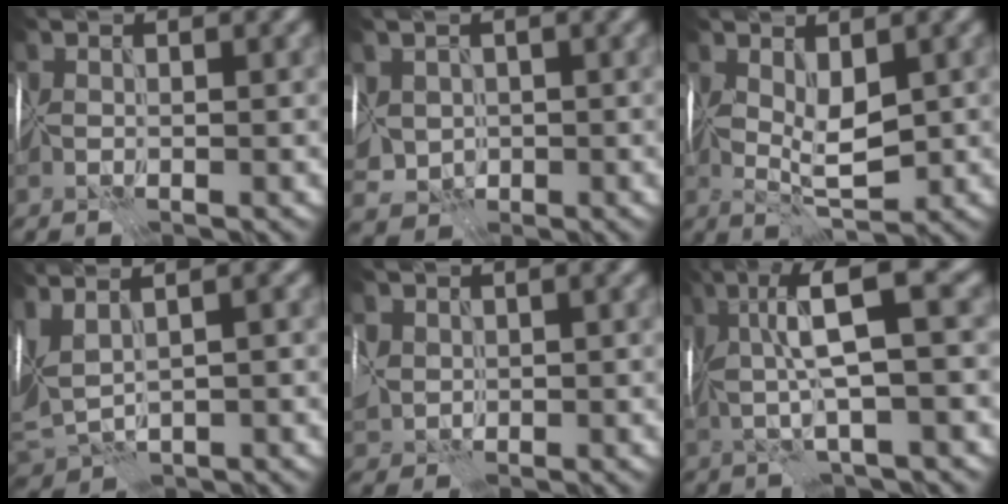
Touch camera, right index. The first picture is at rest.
{"total": 3.0, "force": [0.5, 2.6, 1.3], "torque": [-0.032, 0.001, 0.015]}
{"total": 4.1, "force": [0.6, 1.9, 3.6], "torque": [-0.071, -0.004, 0.015]}
{"total": 5.3, "force": [0.0, 2.3, 4.7], "torque": [-0.094, 0.005, 0.012]}
{"total": 4.4, "force": [0.5, 3.7, 2.2], "torque": [-0.052, 0.012, 0.006]}
{"total": 6.9, "force": [1.6, 1.1, 6.6], "torque": [-0.127, 0.013, 0.025]}